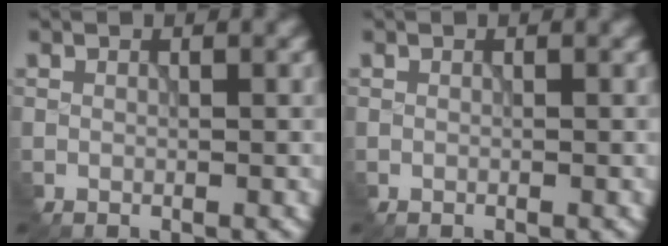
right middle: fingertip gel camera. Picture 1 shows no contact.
{"total": 0.0}